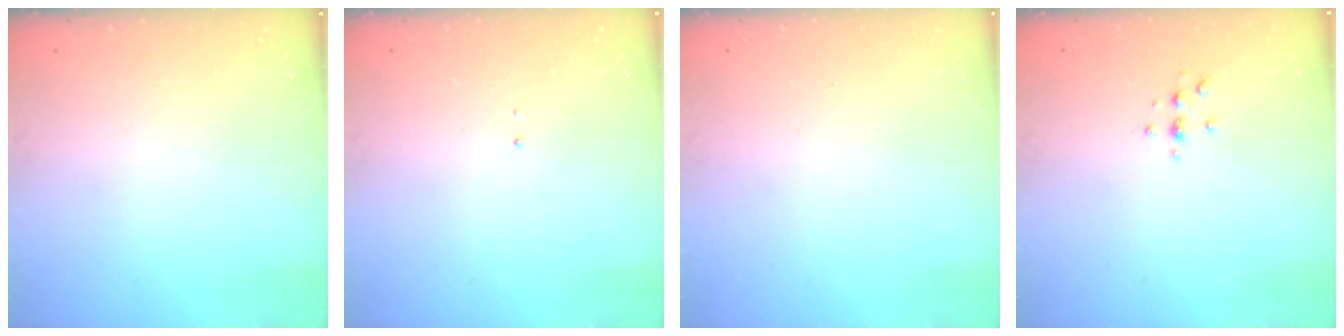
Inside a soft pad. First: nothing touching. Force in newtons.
{"total": 0.6, "press": 0.6, "slide": 0.1}
{"total": 0.5, "press": 0.5, "slide": 0.2}
{"total": 2.8, "press": 2.7, "slide": 0.3}